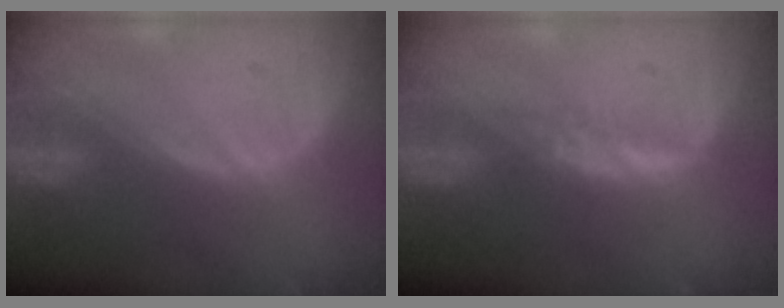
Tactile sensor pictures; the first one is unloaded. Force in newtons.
{"total": 1.6, "press": 1.5, "slide": 0.5}